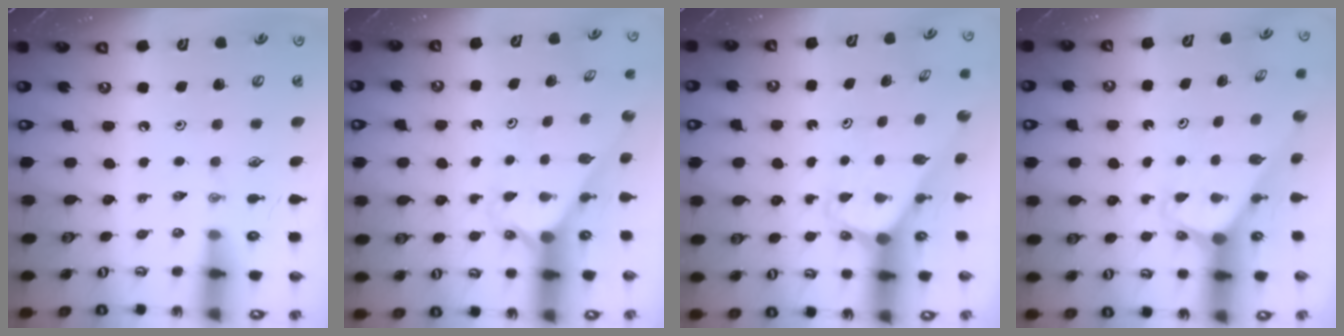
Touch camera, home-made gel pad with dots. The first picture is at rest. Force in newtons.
{"total": 2.4, "press": 2.4, "slide": 0.2}
{"total": 2.1, "press": 2.1, "slide": 0.1}
{"total": 2.0, "press": 2.0, "slide": 0.2}